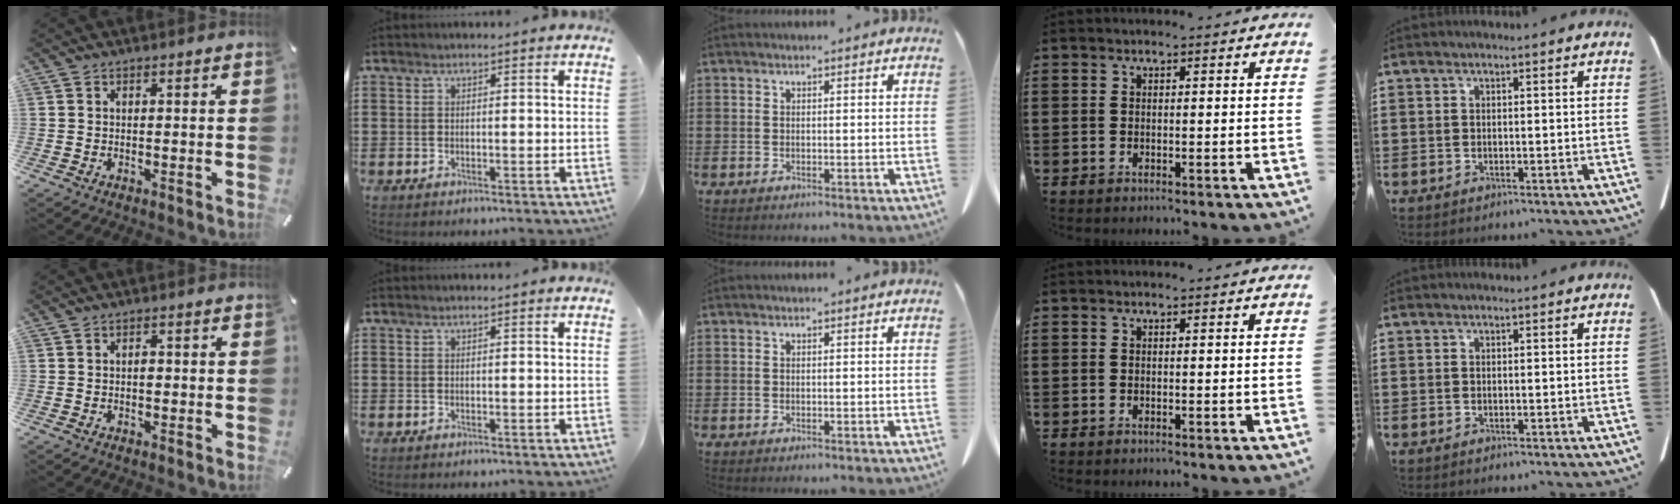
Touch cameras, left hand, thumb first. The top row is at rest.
{"thumb": {"total": 1.3, "force": [-0.2, 0.9, 1.0], "torque": [-0.019, 0.002, -0.005]}}